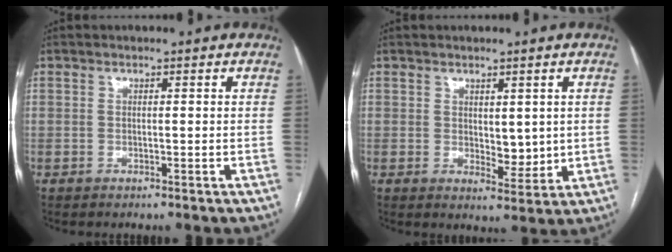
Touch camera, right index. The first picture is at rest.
{"total": 4.3, "force": [0.6, 2.2, 3.6], "torque": [-0.050, -0.011, 0.018]}